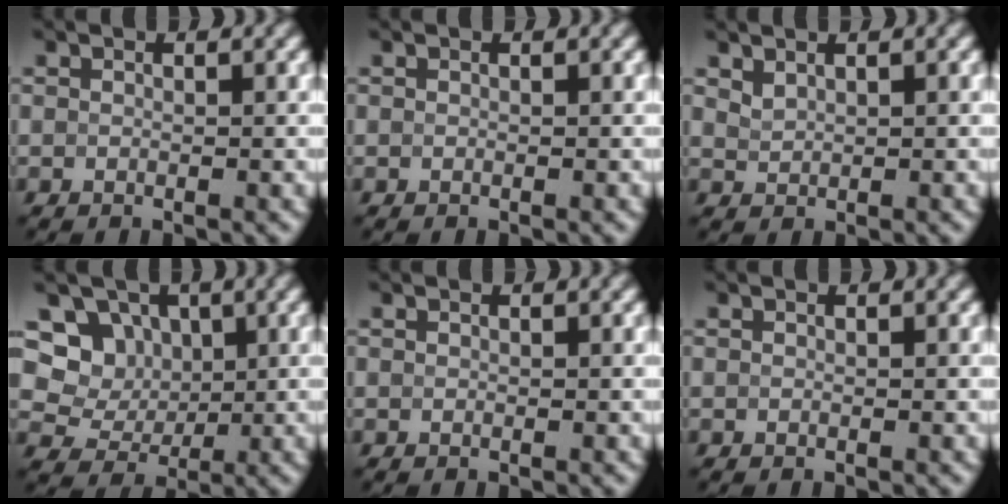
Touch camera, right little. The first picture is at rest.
{"total": 0.0}
{"total": 1.0, "force": [0.8, 0.4, 0.3], "torque": [-0.011, -0.001, 0.023]}
{"total": 4.9, "force": [1.8, 4.0, 2.1], "torque": [-0.040, -0.005, 0.027]}
{"total": 0.0}
{"total": 0.0}